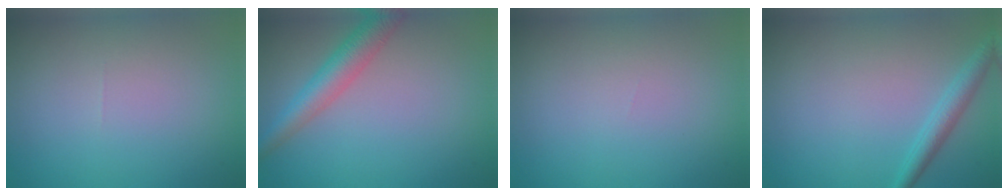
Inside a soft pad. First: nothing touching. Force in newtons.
{"total": 3.9, "press": 3.9, "slide": 0.1}
{"total": 0.0}
{"total": 2.2, "press": 2.2, "slide": 0.1}